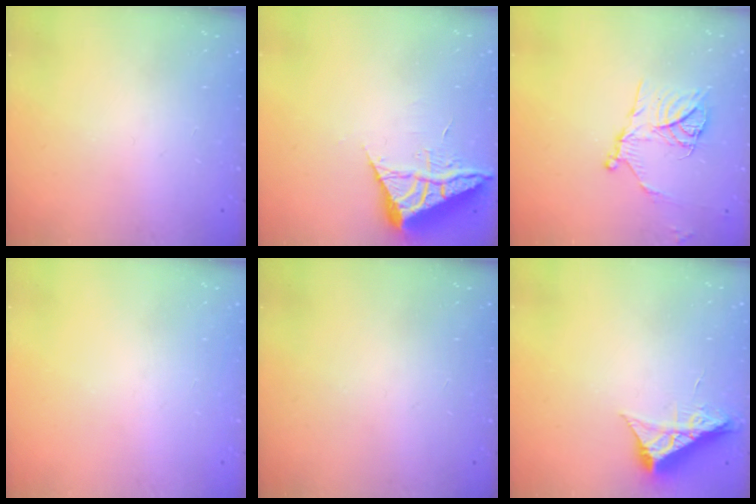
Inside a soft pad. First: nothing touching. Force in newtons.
{"total": 7.3, "press": 7.3, "slide": 0.5}
{"total": 13.6, "press": 13.5, "slide": 1.3}
{"total": 0.0}
{"total": 0.0}
{"total": 8.6, "press": 8.6, "slide": 0.4}